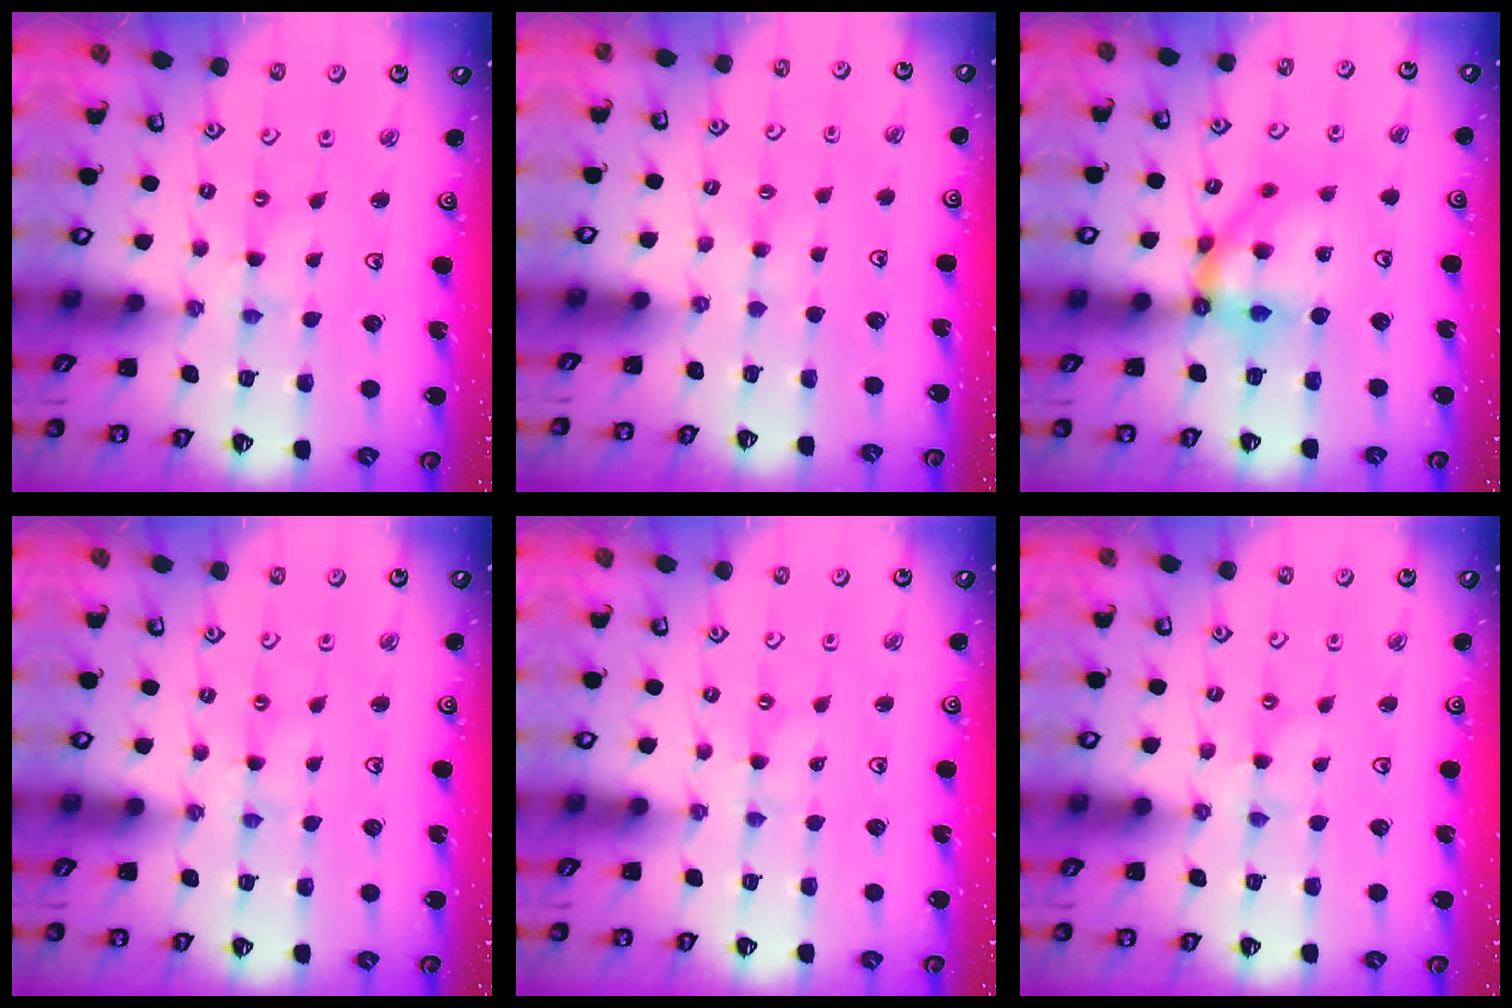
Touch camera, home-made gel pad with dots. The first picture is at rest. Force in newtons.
{"total": 2.3, "press": 2.3, "slide": 0.4}
{"total": 10.0, "press": 10.0, "slide": 1.0}
{"total": 0.0}
{"total": 0.0}
{"total": 0.0}